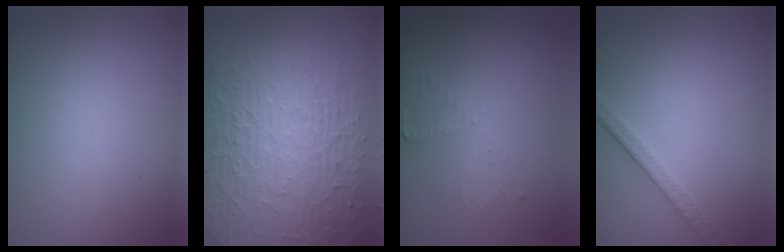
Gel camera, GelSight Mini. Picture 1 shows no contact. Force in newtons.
{"total": 10.2, "press": 6.7, "slide": 7.8}
{"total": 1.6, "press": 1.5, "slide": 0.2}
{"total": 2.5, "press": 2.1, "slide": 1.4}